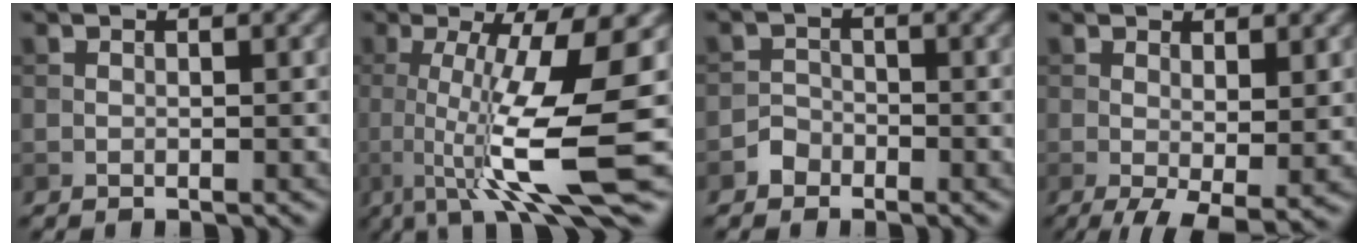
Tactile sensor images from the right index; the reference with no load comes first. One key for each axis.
{"total": 11.0, "fx": -0.9, "fy": 2.2, "fz": 10.7, "tx": -0.163, "ty": -0.013, "tz": -0.014}
{"total": 1.6, "fx": -1.1, "fy": 1.2, "fz": 0.1, "tx": 0.007, "ty": 0.008, "tz": -0.020}
{"total": 4.5, "fx": -0.4, "fy": 1.4, "fz": 4.2, "tx": -0.069, "ty": -0.013, "tz": -0.004}